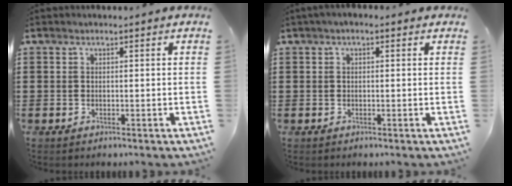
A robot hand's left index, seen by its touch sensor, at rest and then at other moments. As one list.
[{"total": 1.0, "force": [-0.1, 0.5, 0.9], "torque": [-0.016, 0.004, -0.003]}]